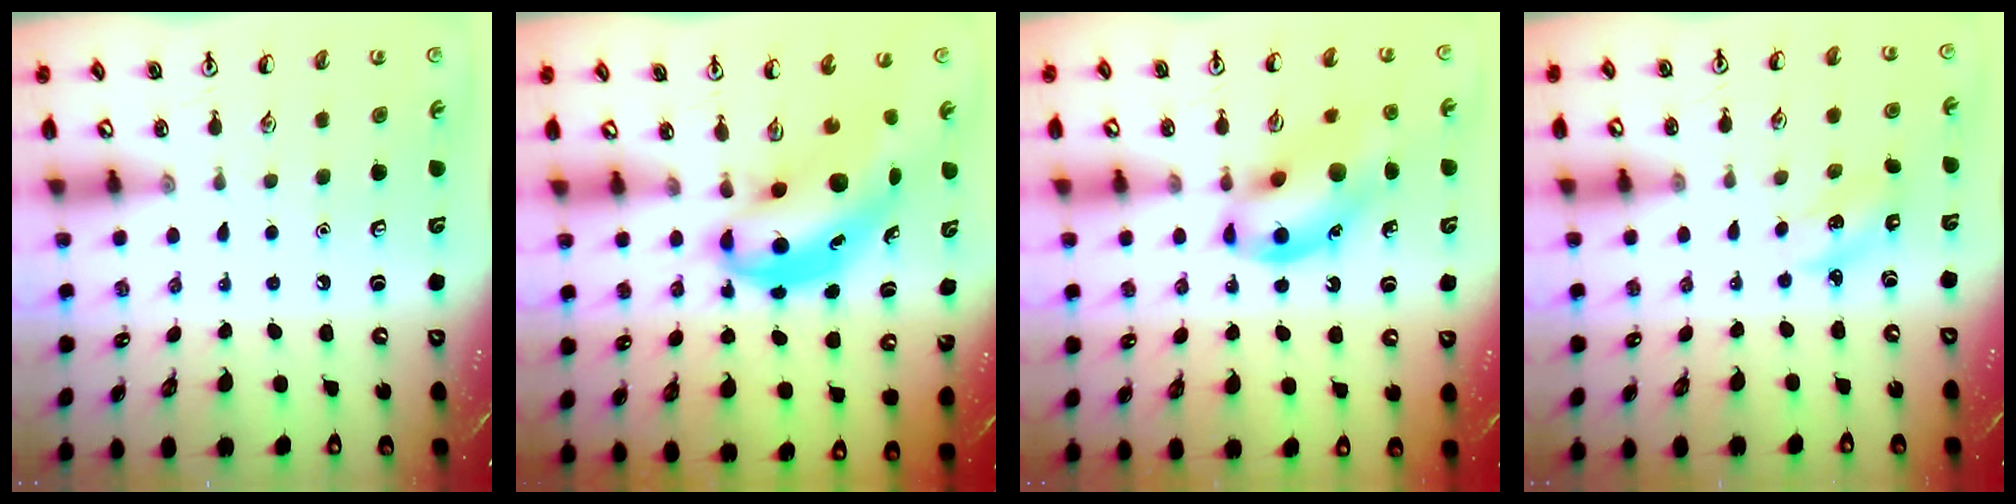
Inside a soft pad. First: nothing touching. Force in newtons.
{"total": 7.7, "press": 7.4, "slide": 1.9}
{"total": 13.4, "press": 13.3, "slide": 2.2}
{"total": 2.2, "press": 2.1, "slide": 0.4}